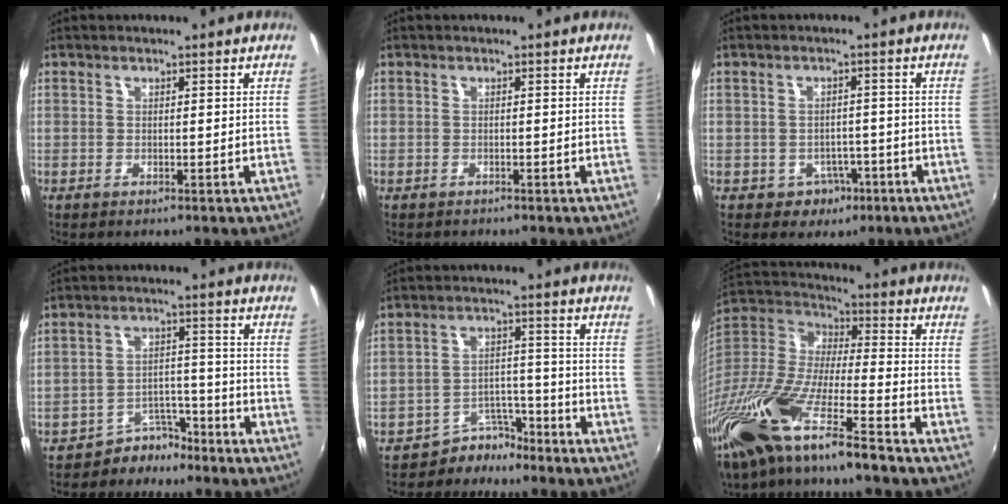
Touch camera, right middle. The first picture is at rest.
{"total": 0.9, "force": [-0.7, 0.5, -0.1], "torque": [-0.001, -0.001, -0.012]}
{"total": 4.4, "force": [-2.2, 3.7, 1.0], "torque": [-0.030, 0.007, -0.021]}
{"total": 5.7, "force": [-5.0, 2.7, 0.5], "torque": [-0.007, 0.022, -0.079]}
{"total": 5.8, "force": [-5.2, 2.5, 0.0], "torque": [0.000, 0.021, -0.086]}
{"total": 22.8, "force": [-15.9, 3.8, 15.8], "torque": [-0.315, -0.040, -0.300]}